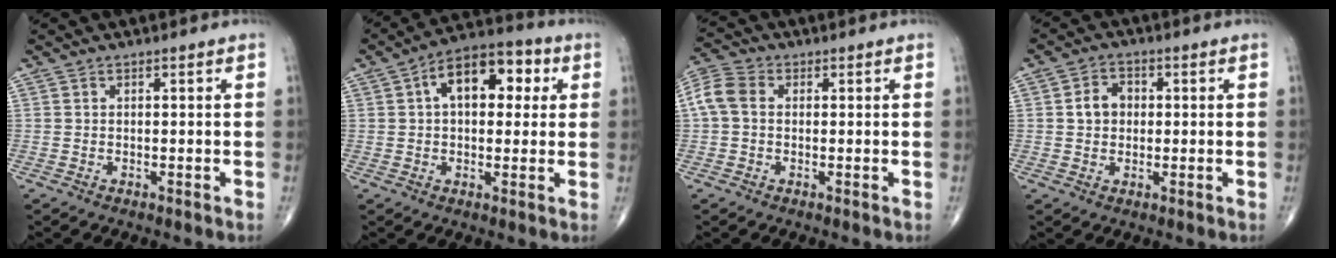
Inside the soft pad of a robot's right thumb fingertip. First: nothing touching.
{"total": 12.6, "force": [3.3, 7.3, 9.8], "torque": [-0.121, 0.022, 0.041]}
{"total": 6.3, "force": [0.5, 4.6, 4.2], "torque": [-0.096, 0.023, 0.004]}
{"total": 4.7, "force": [0.4, 3.8, 2.7], "torque": [-0.036, 0.012, 0.001]}